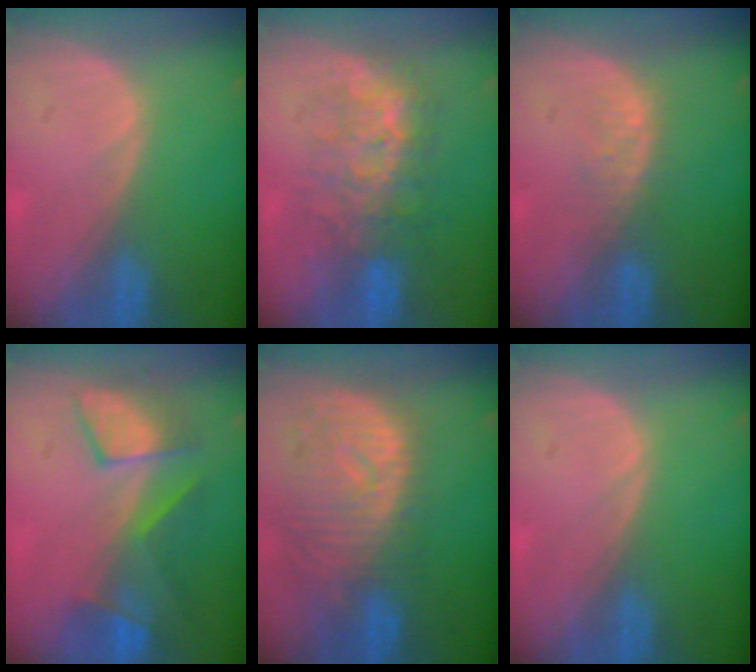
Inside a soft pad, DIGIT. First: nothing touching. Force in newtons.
{"total": 7.8, "press": 7.7, "slide": 1.3}
{"total": 2.8, "press": 2.8, "slide": 0.3}
{"total": 7.9, "press": 7.7, "slide": 1.8}
{"total": 11.3, "press": 9.9, "slide": 5.6}
{"total": 0.0}